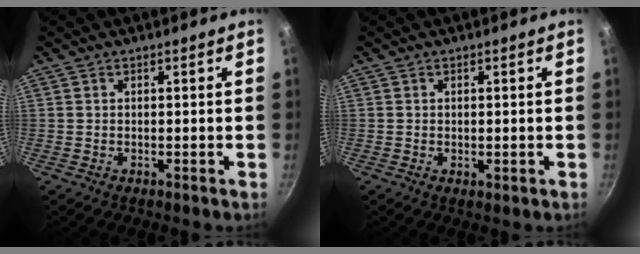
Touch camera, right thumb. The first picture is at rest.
{"total": 1.0, "force": [0.0, 0.6, 0.8], "torque": [-0.009, -0.003, -0.001]}